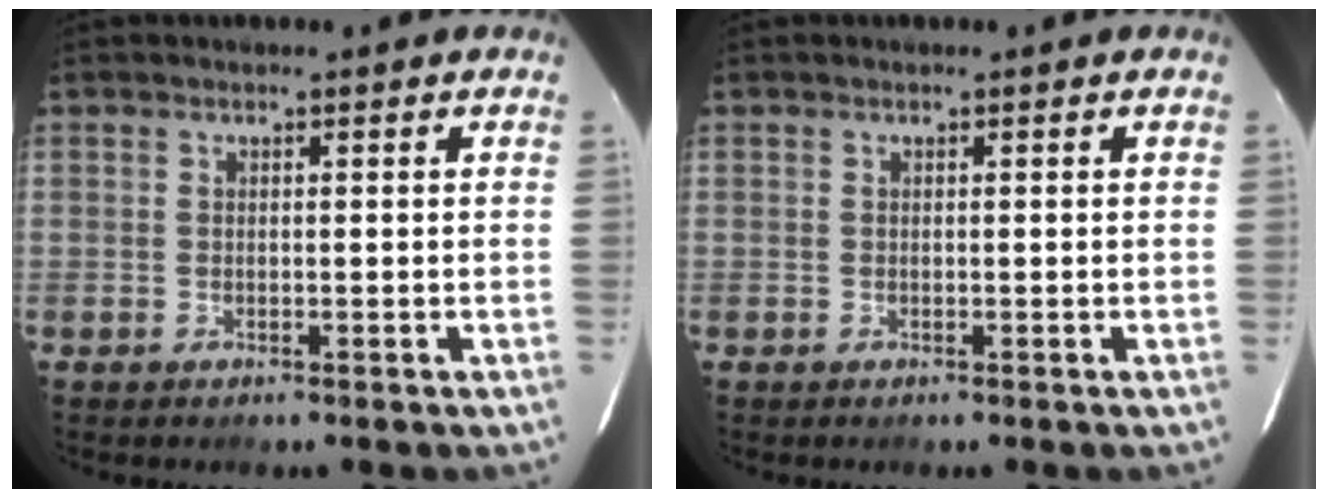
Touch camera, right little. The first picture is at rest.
{"total": 0.0}